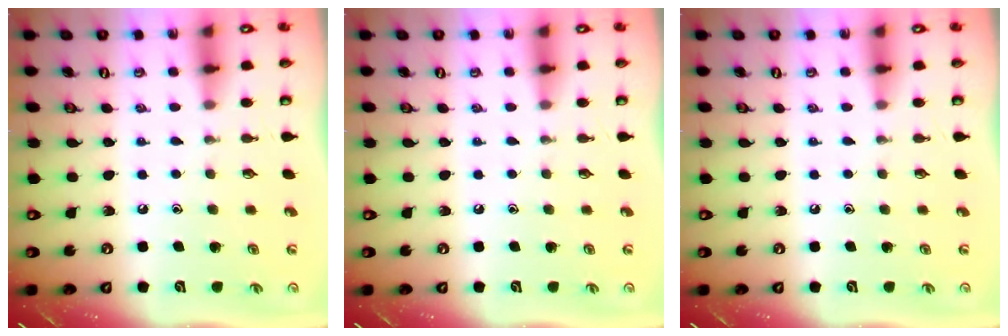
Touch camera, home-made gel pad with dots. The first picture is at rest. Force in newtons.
{"total": 0.0}
{"total": 0.0}